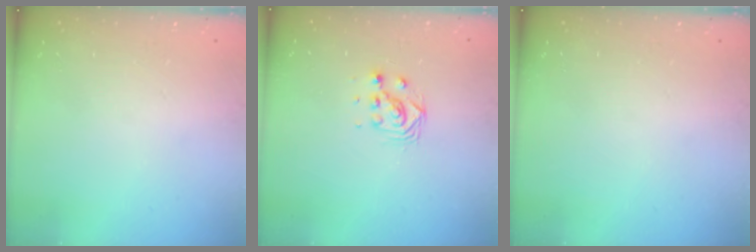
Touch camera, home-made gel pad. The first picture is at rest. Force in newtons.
{"total": 4.6, "press": 4.6, "slide": 0.2}
{"total": 0.0}